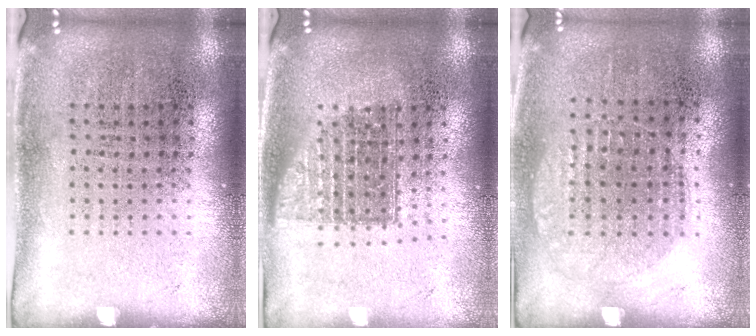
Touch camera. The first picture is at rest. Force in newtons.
{"total": 1.4, "press": 1.2, "slide": 0.7}
{"total": 1.0, "press": 0.9, "slide": 0.4}